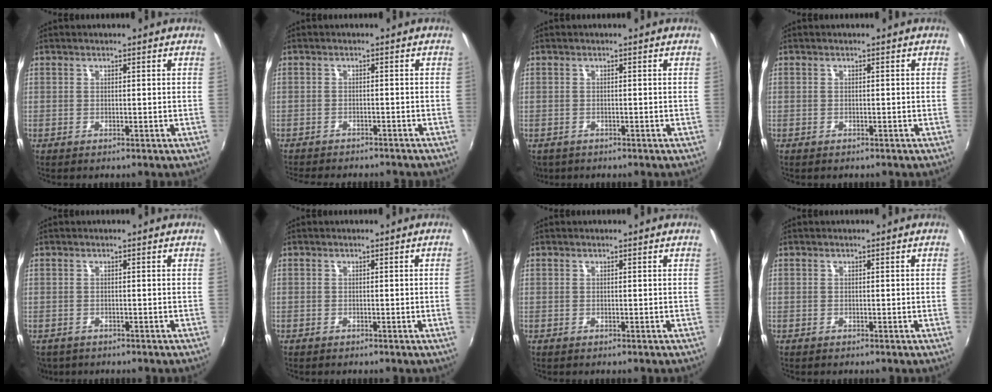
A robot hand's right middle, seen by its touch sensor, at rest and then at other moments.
{"total": 7.9, "force": [-7.2, 1.7, 2.9], "torque": [-0.072, -0.017, -0.106]}
{"total": 3.7, "force": [-2.2, 2.6, 1.6], "torque": [-0.036, -0.014, -0.030]}
{"total": 0.7, "force": [-0.6, 0.3, 0.2], "torque": [-0.005, -0.001, -0.009]}
{"total": 3.7, "force": [-2.4, 2.4, 1.4], "torque": [-0.035, -0.014, -0.035]}
{"total": 1.1, "force": [-0.2, -0.6, 0.8], "torque": [-0.007, -0.008, -0.004]}
{"total": 0.0}
{"total": 0.0}